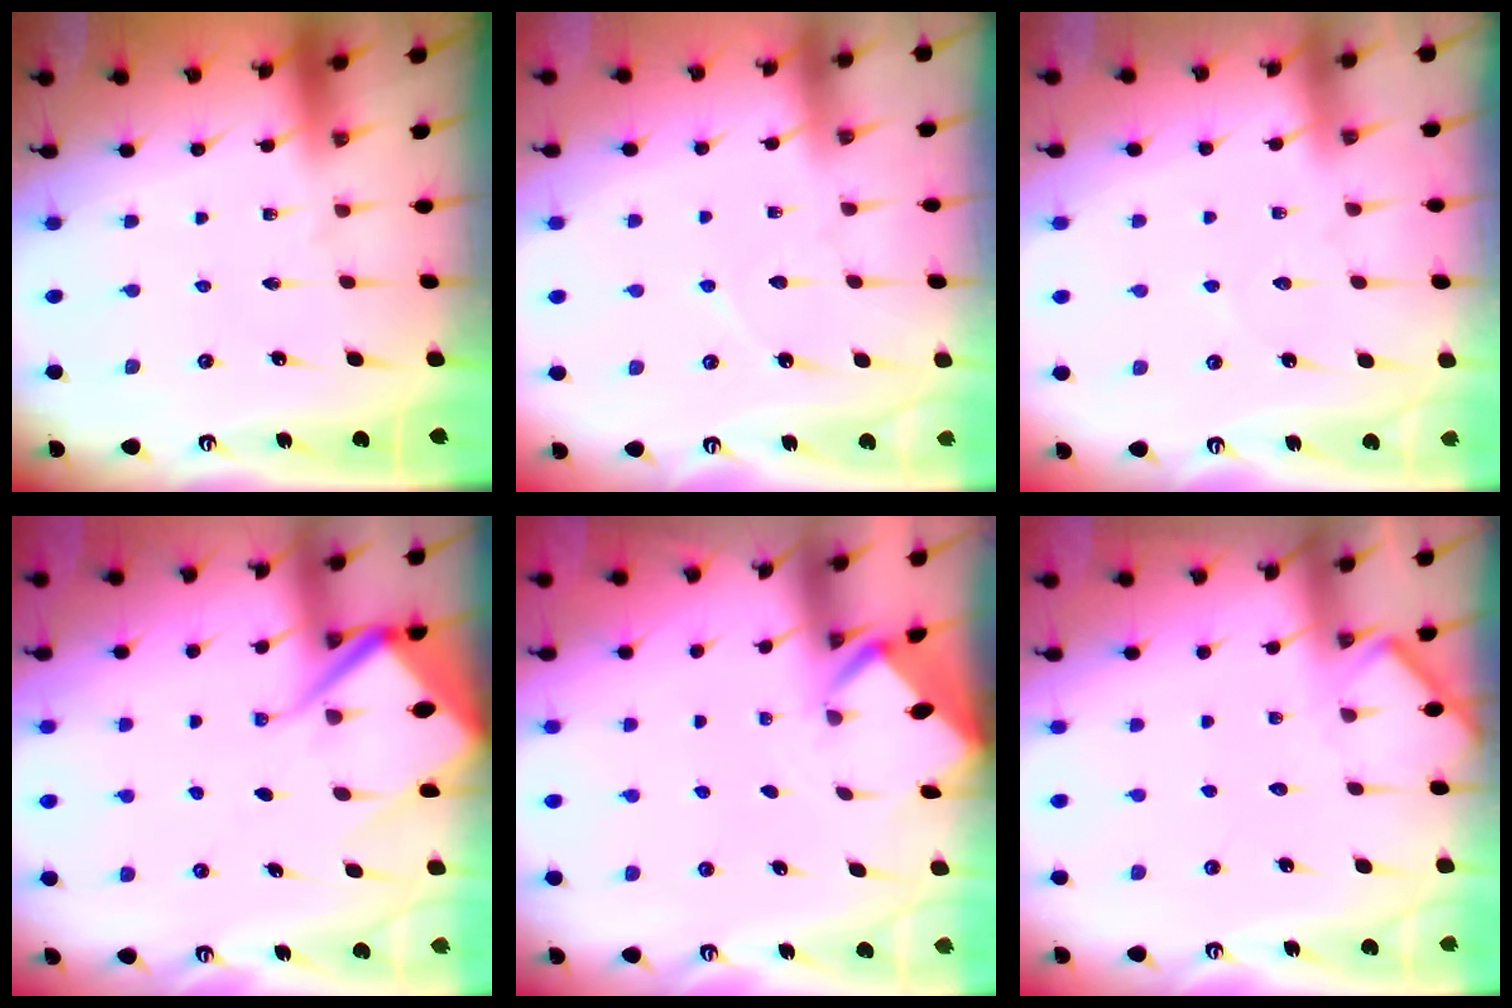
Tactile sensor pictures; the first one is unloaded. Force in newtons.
{"total": 3.4, "press": 3.3, "slide": 0.4}
{"total": 4.9, "press": 4.9, "slide": 0.7}
{"total": 8.2, "press": 8.2, "slide": 0.9}
{"total": 2.0, "press": 2.0, "slide": 0.2}
{"total": 5.2, "press": 5.2, "slide": 0.6}